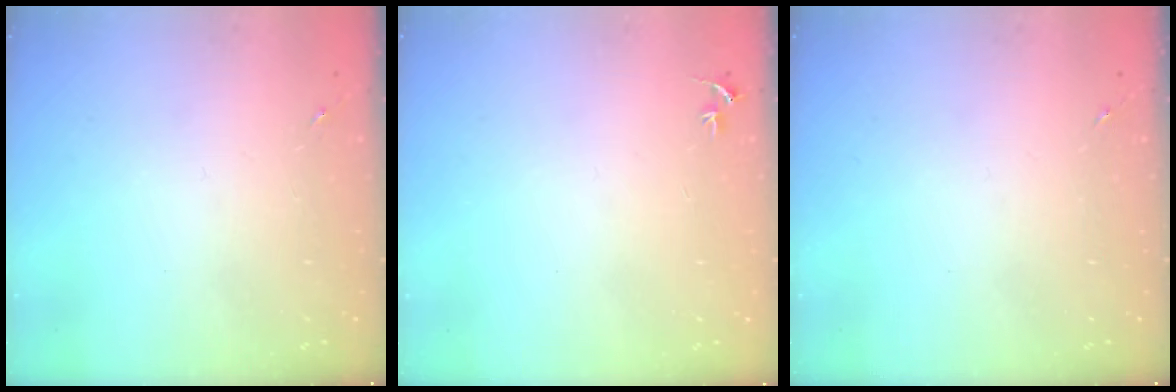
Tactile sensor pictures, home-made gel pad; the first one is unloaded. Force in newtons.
{"total": 2.7, "press": 2.7, "slide": 0.3}
{"total": 0.0}